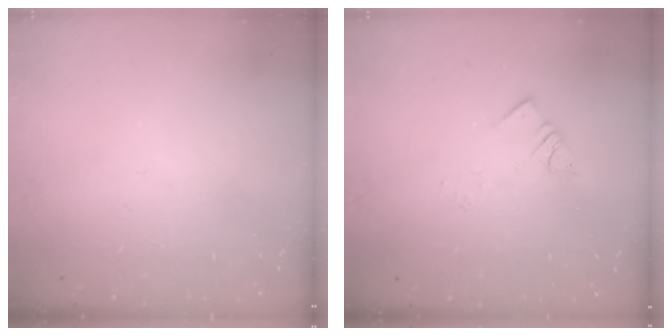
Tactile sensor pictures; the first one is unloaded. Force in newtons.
{"total": 2.7, "press": 2.7, "slide": 0.4}